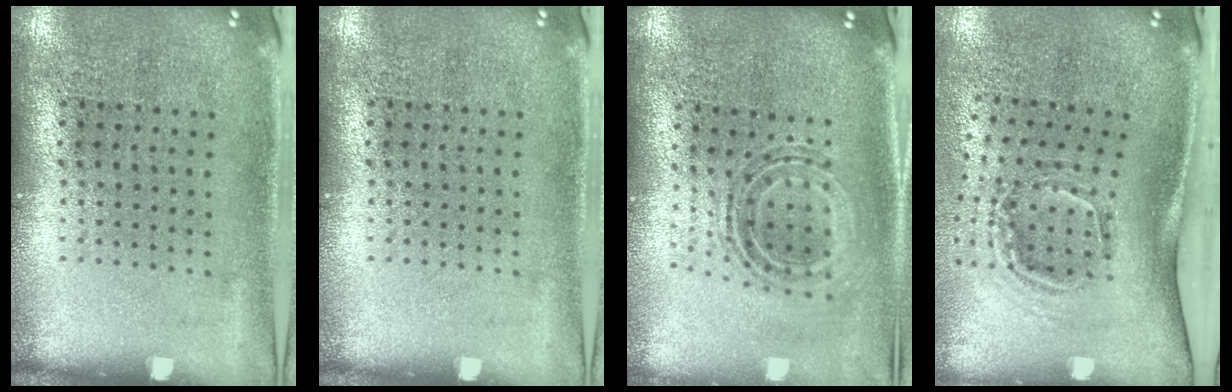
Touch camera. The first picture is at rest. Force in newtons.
{"total": 0.0}
{"total": 0.7, "press": 0.7, "slide": 0.2}
{"total": 2.1, "press": 1.3, "slide": 1.7}